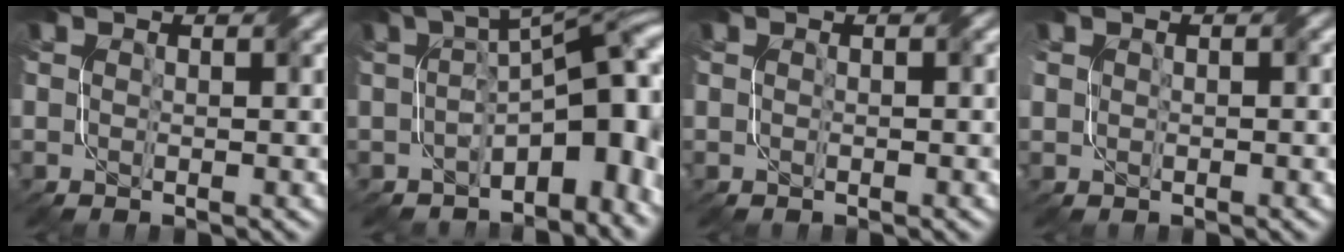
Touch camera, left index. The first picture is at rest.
{"total": 9.6, "force": [-3.4, 4.4, 7.9], "torque": [-0.097, 0.004, -0.055]}
{"total": 0.0}
{"total": 1.1, "force": [0.1, 1.1, 0.2], "torque": [-0.002, -0.003, 0.003]}